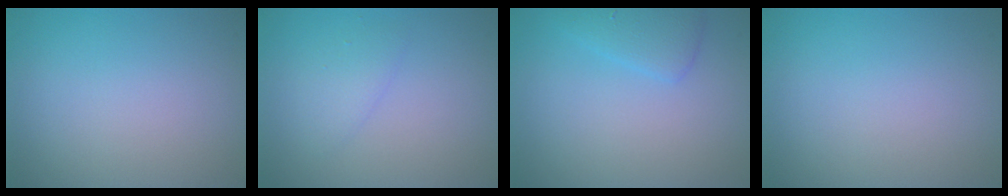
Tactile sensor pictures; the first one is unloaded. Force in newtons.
{"total": 1.4, "press": 1.4, "slide": 0.2}
{"total": 2.0, "press": 2.0, "slide": 0.2}
{"total": 0.0}